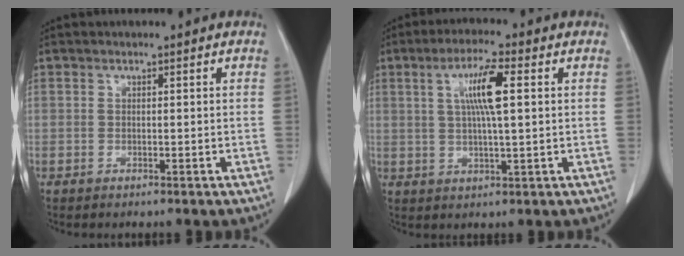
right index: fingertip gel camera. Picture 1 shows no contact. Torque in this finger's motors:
{"motor_torque": [0.98, 0.12, 0.46, 0.14]}